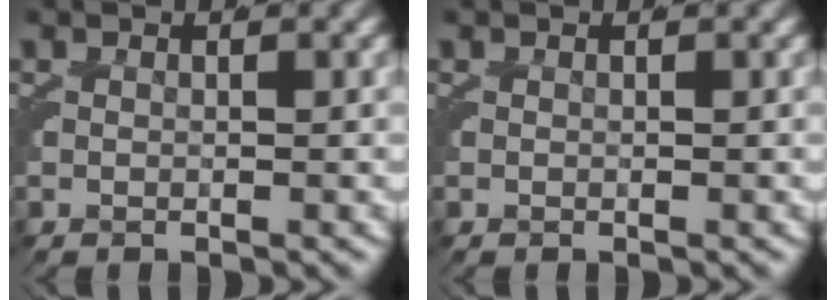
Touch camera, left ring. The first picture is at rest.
{"total": 0.0}